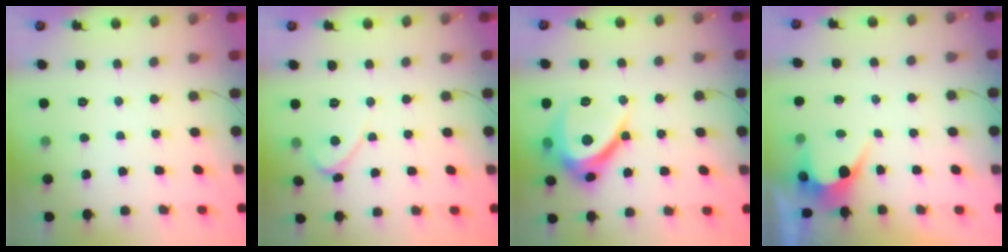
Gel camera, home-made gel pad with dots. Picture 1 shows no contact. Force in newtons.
{"total": 2.5, "press": 2.5, "slide": 0.2}
{"total": 12.9, "press": 12.9, "slide": 1.5}
{"total": 3.7, "press": 3.7, "slide": 0.2}